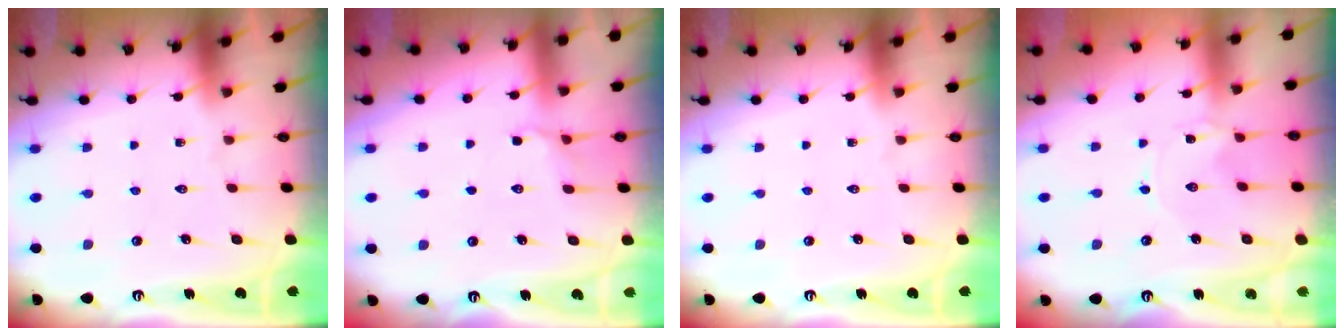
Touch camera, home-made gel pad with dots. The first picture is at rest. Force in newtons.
{"total": 4.5, "press": 4.3, "slide": 1.4}
{"total": 0.0}
{"total": 0.0}